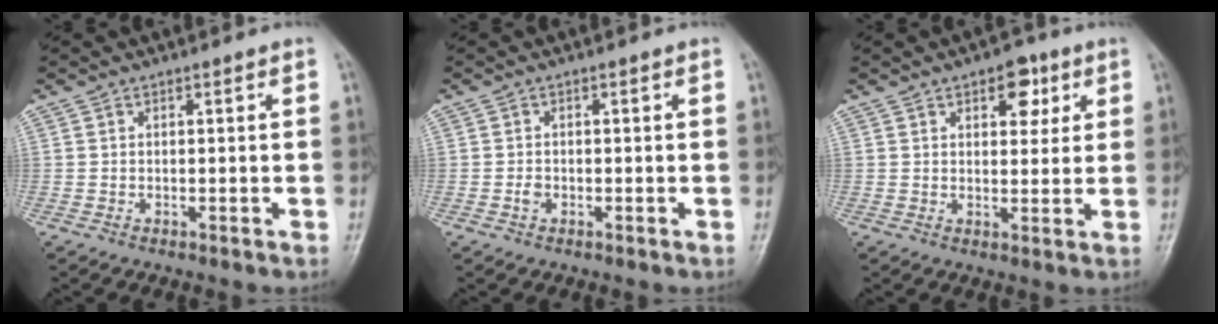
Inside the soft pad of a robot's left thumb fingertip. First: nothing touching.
{"total": 1.2, "force": [-0.4, 0.9, 0.7], "torque": [-0.009, 0.002, -0.009]}
{"total": 6.3, "force": [3.0, 3.6, 4.2], "torque": [-0.025, -0.009, 0.036]}